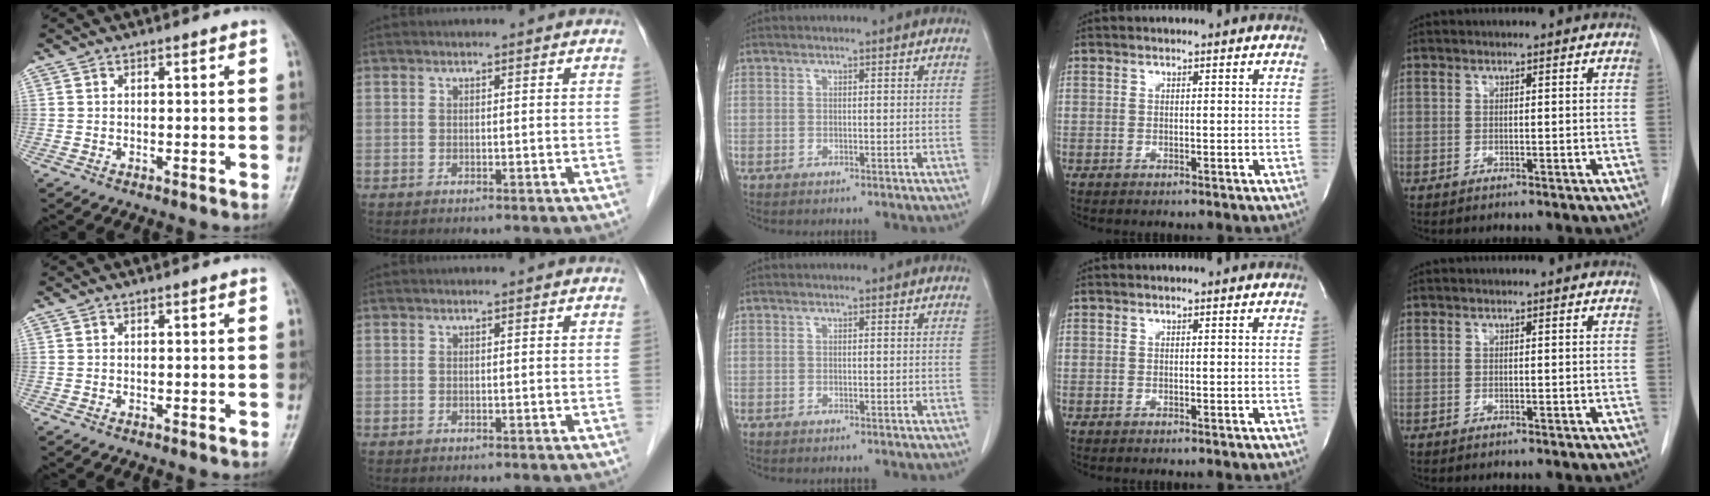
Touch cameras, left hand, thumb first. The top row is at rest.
{}